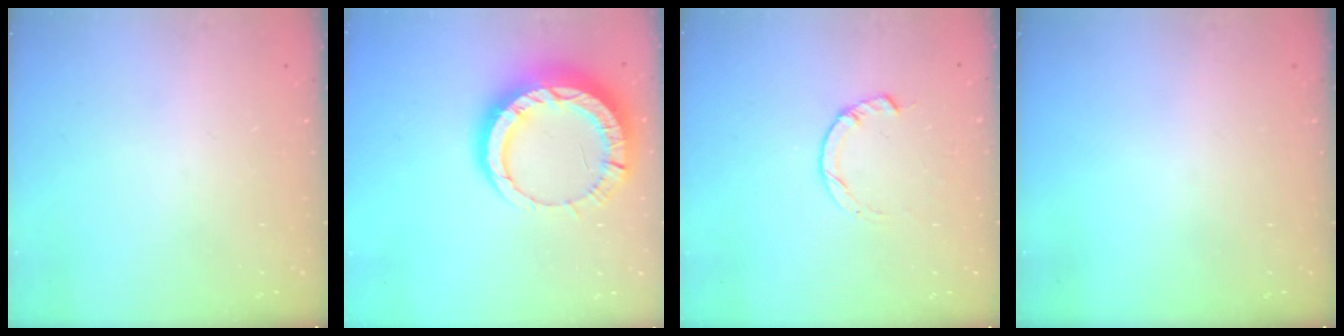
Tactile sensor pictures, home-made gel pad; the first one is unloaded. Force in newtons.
{"total": 13.8, "press": 13.7, "slide": 1.3}
{"total": 4.0, "press": 3.9, "slide": 0.7}
{"total": 0.0}